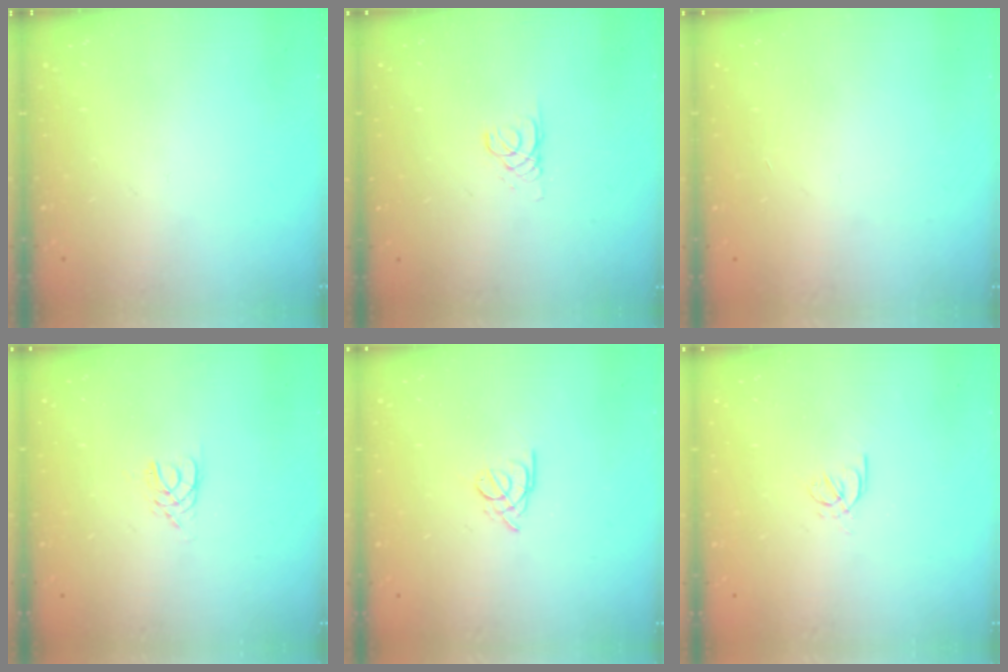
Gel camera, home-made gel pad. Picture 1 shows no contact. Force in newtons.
{"total": 1.3, "press": 1.3, "slide": 0.1}
{"total": 0.9, "press": 0.8, "slide": 0.2}
{"total": 3.0, "press": 2.9, "slide": 0.4}
{"total": 2.7, "press": 2.6, "slide": 0.5}
{"total": 2.4, "press": 2.4, "slide": 0.5}